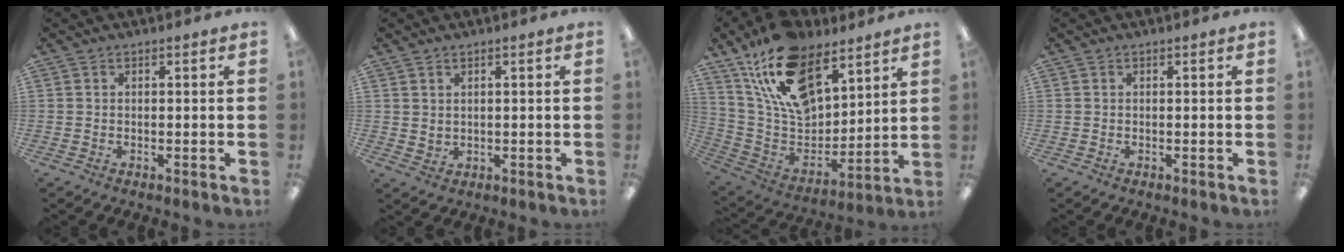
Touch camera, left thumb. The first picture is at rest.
{"total": 1.7, "force": [1.4, 0.9, 0.3], "torque": [0.000, -0.005, 0.024]}
{"total": 21.0, "force": [13.4, 11.4, 11.4], "torque": [-0.218, -0.062, 0.249]}
{"total": 0.0}